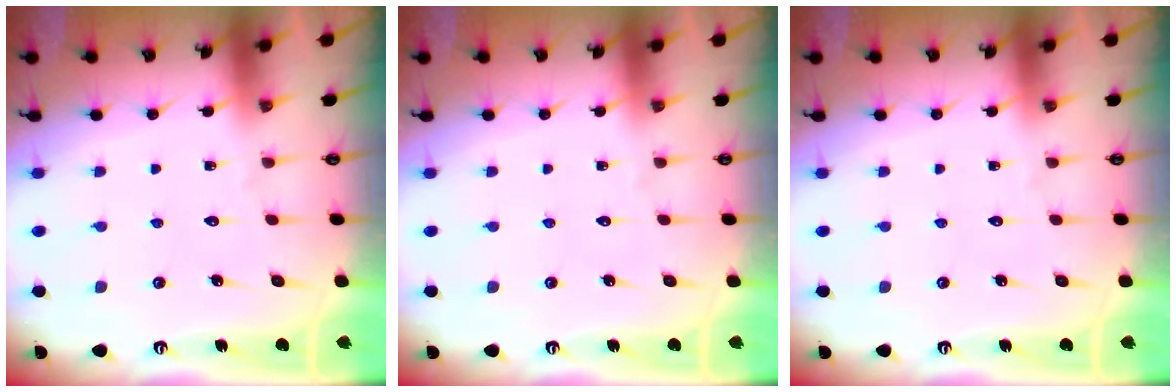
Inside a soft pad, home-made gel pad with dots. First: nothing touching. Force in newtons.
{"total": 0.0}
{"total": 0.0}